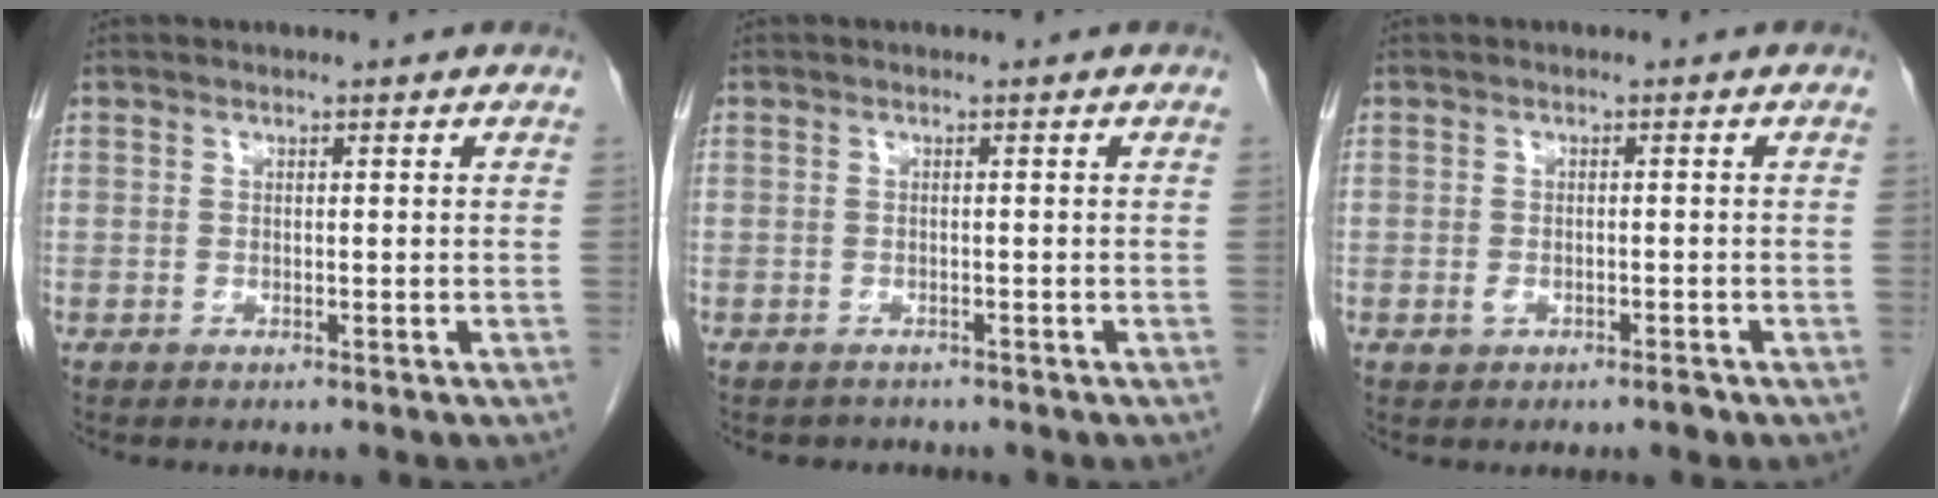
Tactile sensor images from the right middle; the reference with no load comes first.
{"total": 1.3, "force": [-1.2, 0.5, -0.2], "torque": [-0.007, -0.004, -0.019]}
{"total": 1.9, "force": [-1.0, 0.9, 1.4], "torque": [-0.020, 0.002, -0.011]}